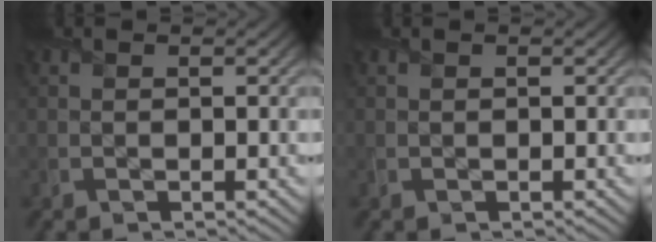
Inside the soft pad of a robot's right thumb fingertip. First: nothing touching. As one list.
[{"total": 0.0}]